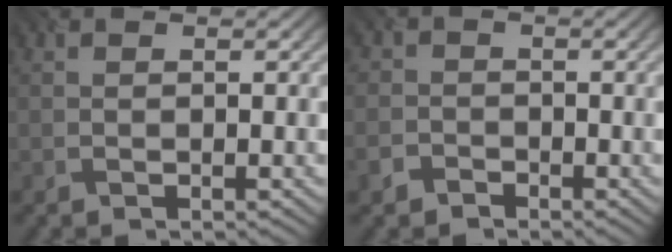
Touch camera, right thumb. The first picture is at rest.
{"total": 2.6, "force": [-1.6, 2.1, 0.2], "torque": [0.002, -0.003, -0.048]}